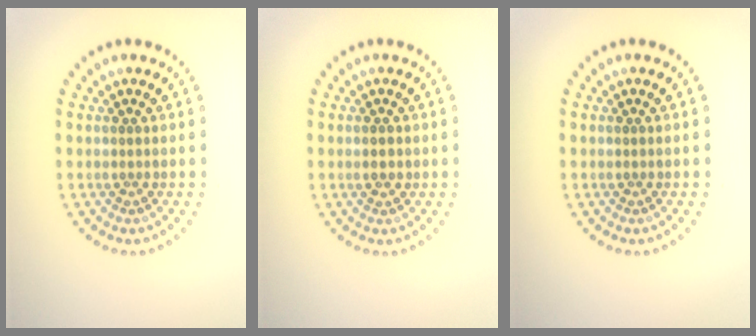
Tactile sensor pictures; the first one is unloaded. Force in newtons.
{"total": 1.4, "press": 1.4, "slide": 0.0}
{"total": 0.0}